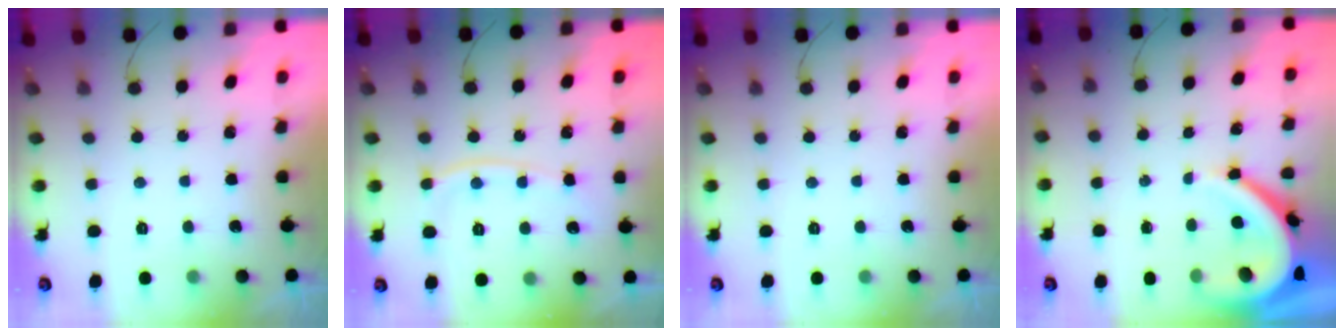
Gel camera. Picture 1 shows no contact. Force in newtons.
{"total": 8.7, "press": 8.6, "slide": 1.2}
{"total": 0.0}
{"total": 10.0, "press": 9.9, "slide": 0.9}